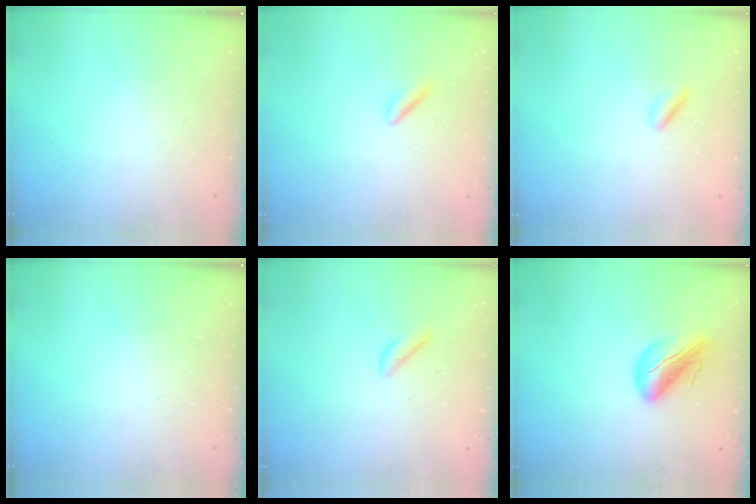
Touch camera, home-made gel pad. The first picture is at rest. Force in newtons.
{"total": 3.0, "press": 2.7, "slide": 1.2}
{"total": 2.2, "press": 2.1, "slide": 0.6}
{"total": 0.0}
{"total": 1.9, "press": 1.9, "slide": 0.4}
{"total": 13.4, "press": 13.0, "slide": 3.2}